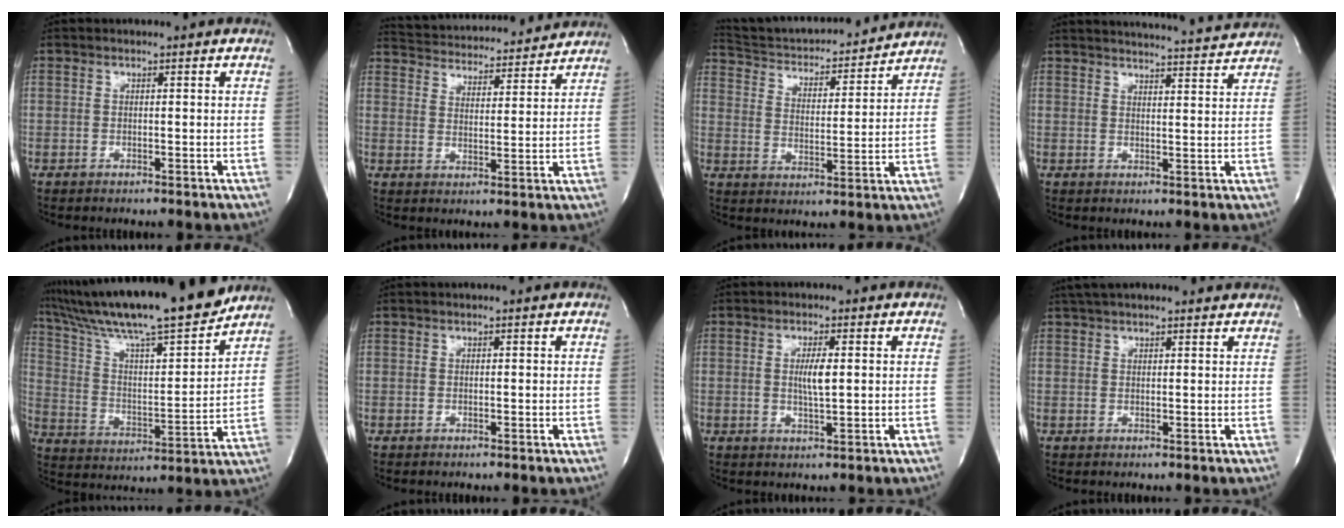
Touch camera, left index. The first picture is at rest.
{"total": 16.2, "force": [15.4, 2.8, 3.9], "torque": [-0.069, 0.017, 0.220]}
{"total": 16.8, "force": [15.9, 2.9, 4.7], "torque": [-0.071, 0.000, 0.240]}
{"total": 13.5, "force": [13.1, 0.1, 2.8], "torque": [-0.040, -0.020, 0.161]}
{"total": 22.1, "force": [18.9, 0.7, 11.3], "torque": [-0.203, -0.015, 0.308]}
{"total": 0.7, "force": [-0.7, -0.1, 0.0], "torque": [0.001, -0.002, -0.007]}
{"total": 3.4, "force": [0.3, 0.4, 3.3], "torque": [-0.065, -0.005, 0.005]}
{"total": 10.1, "force": [8.8, 2.0, 4.5], "torque": [-0.069, 0.035, 0.121]}